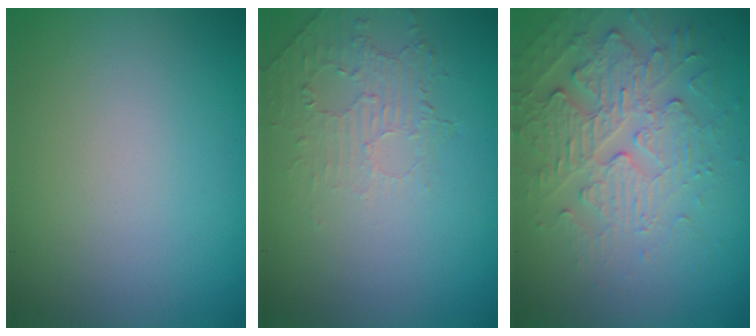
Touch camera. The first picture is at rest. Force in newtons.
{"total": 2.0, "press": 0.8, "slide": 1.8}
{"total": 4.0, "press": 3.5, "slide": 2.0}